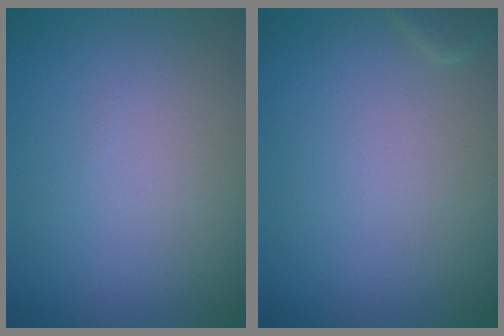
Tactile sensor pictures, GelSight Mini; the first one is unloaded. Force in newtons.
{"total": 0.8, "press": 0.8, "slide": 0.1}